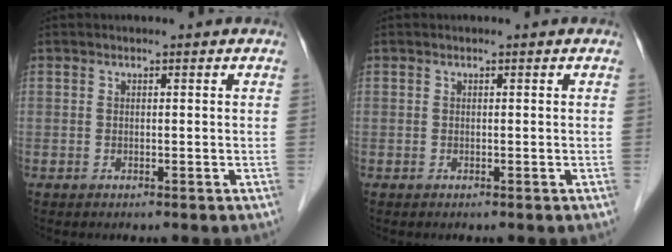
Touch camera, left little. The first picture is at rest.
{"total": 0.0}